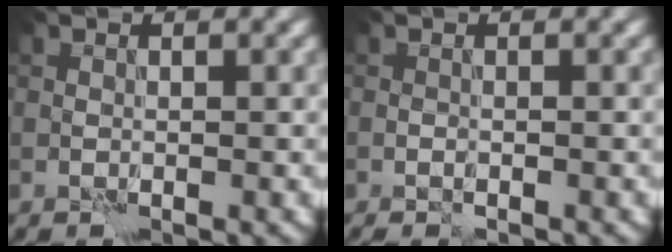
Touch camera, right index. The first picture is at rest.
{"total": 0.7, "force": [-0.7, 0.1, 0.2], "torque": [-0.002, -0.002, -0.010]}